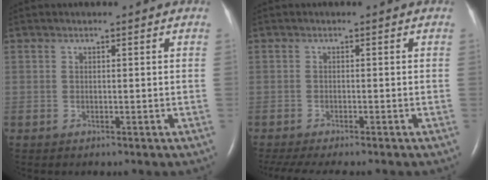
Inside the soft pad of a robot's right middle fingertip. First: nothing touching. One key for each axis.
{"total": 8.1, "fx": -6.8, "fy": 1.0, "fz": 4.2, "tx": -0.062, "ty": -0.012, "tz": -0.103}